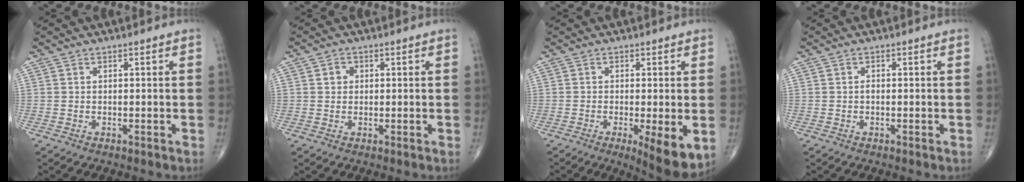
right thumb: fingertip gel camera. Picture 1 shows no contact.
{"total": 1.8, "force": [0.4, 1.6, 0.7], "torque": [-0.002, 0.001, 0.004]}
{"total": 8.3, "force": [-2.1, 2.0, 7.8], "torque": [-0.117, -0.023, -0.029]}
{"total": 0.5, "force": [-0.1, 0.3, 0.4], "torque": [-0.006, 0.001, -0.005]}